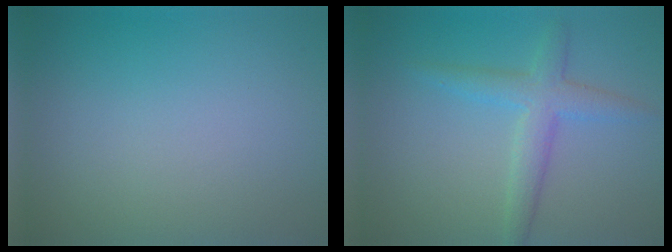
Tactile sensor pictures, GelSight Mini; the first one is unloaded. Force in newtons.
{"total": 3.2, "press": 3.2, "slide": 0.1}